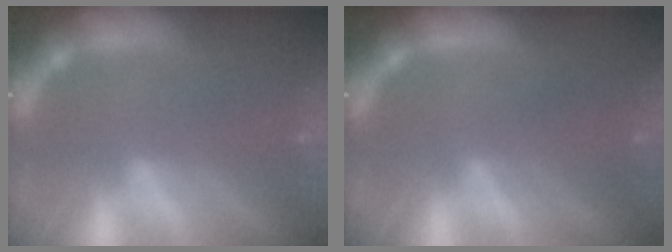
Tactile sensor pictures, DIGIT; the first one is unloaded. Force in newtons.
{"total": 2.5}